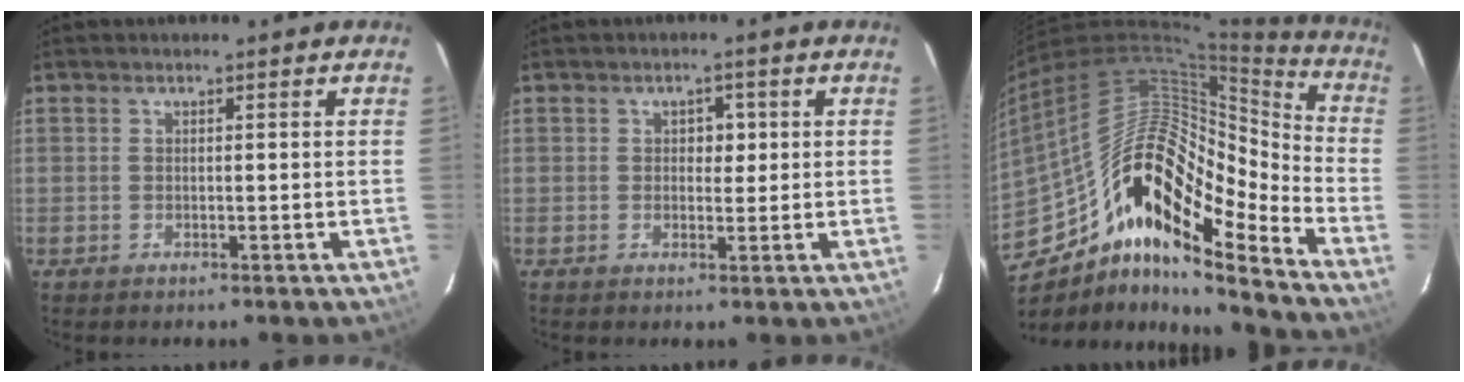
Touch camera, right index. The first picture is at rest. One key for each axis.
{"total": 2.2, "fx": 0.3, "fy": 1.9, "fz": 1.0, "tx": -0.012, "ty": 0.009, "tz": 0.004}
{"total": 21.2, "fx": -10.6, "fy": 7.6, "fz": 16.8, "tx": -0.280, "ty": -0.002, "tz": -0.202}